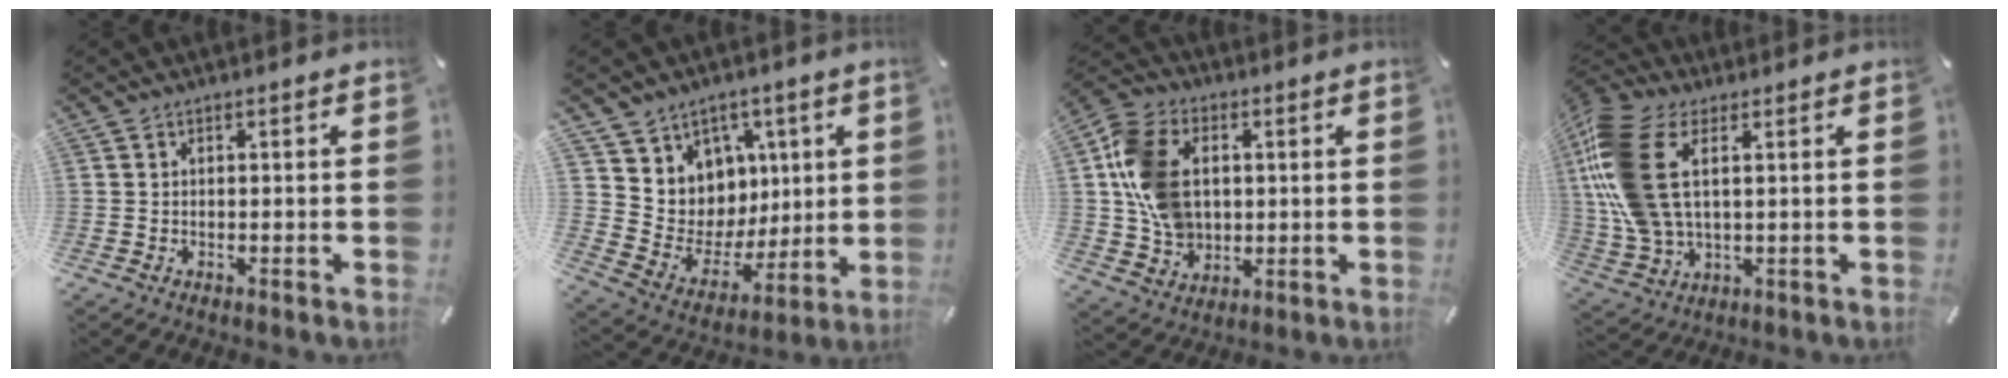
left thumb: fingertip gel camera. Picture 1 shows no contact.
{"total": 9.6, "force": [2.9, 9.1, -0.5], "torque": [0.005, -0.051, 0.067]}
{"total": 14.4, "force": [1.8, 11.3, 8.7], "torque": [-0.196, 0.018, 0.035]}
{"total": 17.2, "force": [4.3, 10.2, 13.2], "torque": [-0.311, -0.013, 0.077]}